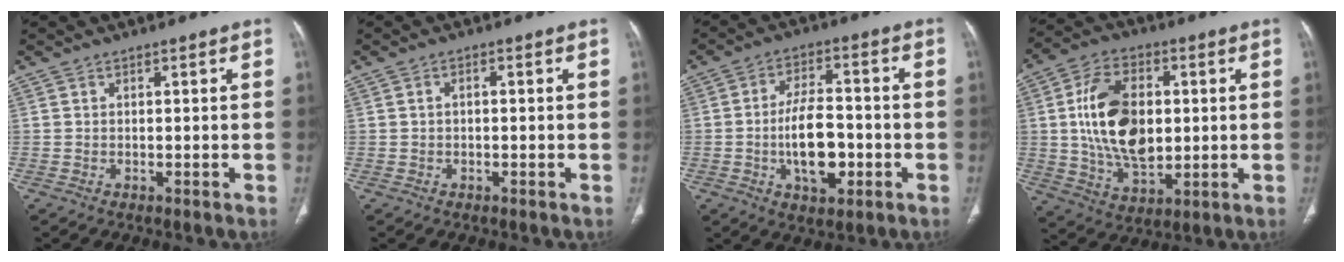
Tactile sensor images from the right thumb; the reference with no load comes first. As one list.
[{"total": 0.8, "force": [-0.1, 0.5, 0.6], "torque": [-0.011, 0.004, -0.003]}, {"total": 11.2, "force": [-2.6, 5.7, 9.3], "torque": [-0.145, 0.017, -0.042]}, {"total": 17.0, "force": [1.5, 10.4, 13.3], "torque": [-0.217, -0.003, 0.033]}]